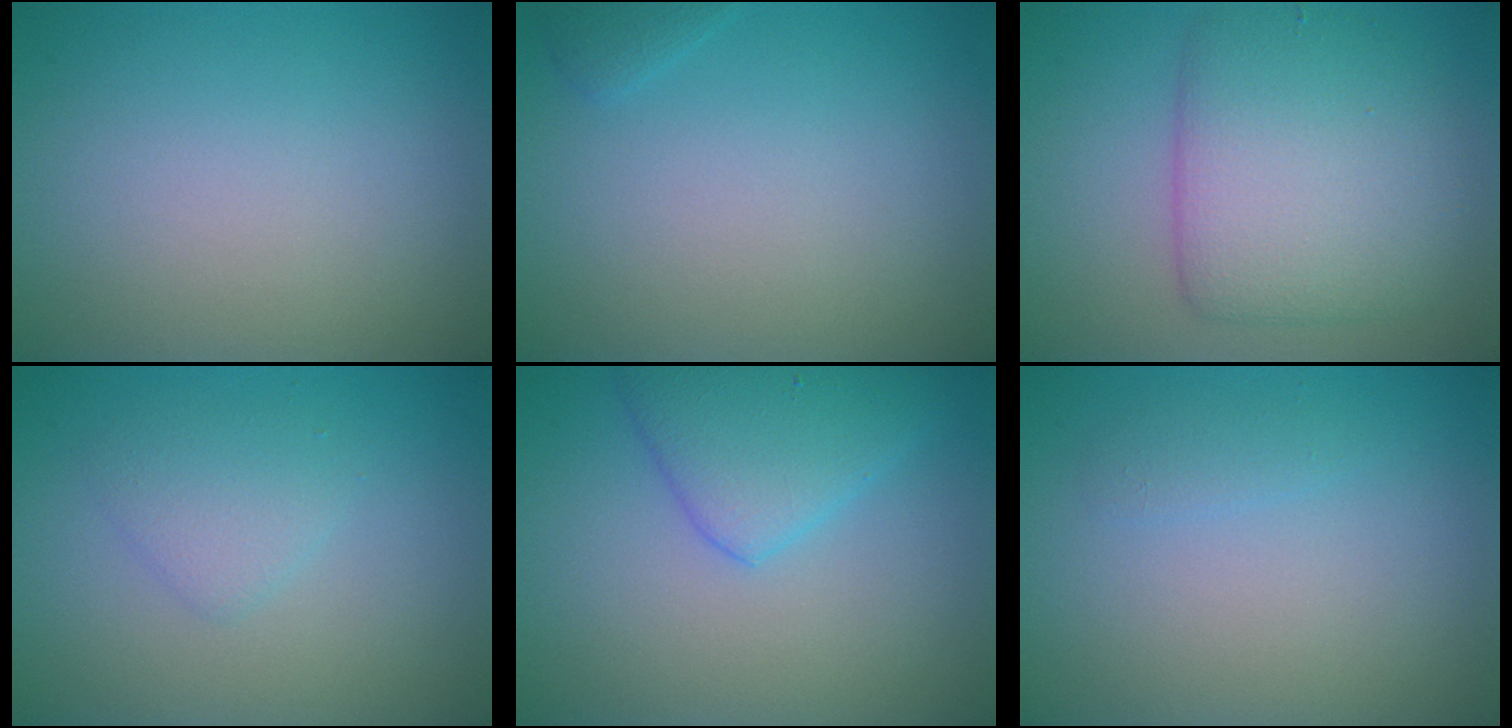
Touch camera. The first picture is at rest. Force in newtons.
{"total": 0.7, "press": 0.7, "slide": 0.1}
{"total": 6.9, "press": 6.8, "slide": 0.3}
{"total": 1.9, "press": 1.9, "slide": 0.2}
{"total": 3.9, "press": 3.9, "slide": 0.2}
{"total": 0.9, "press": 0.9, "slide": 0.0}